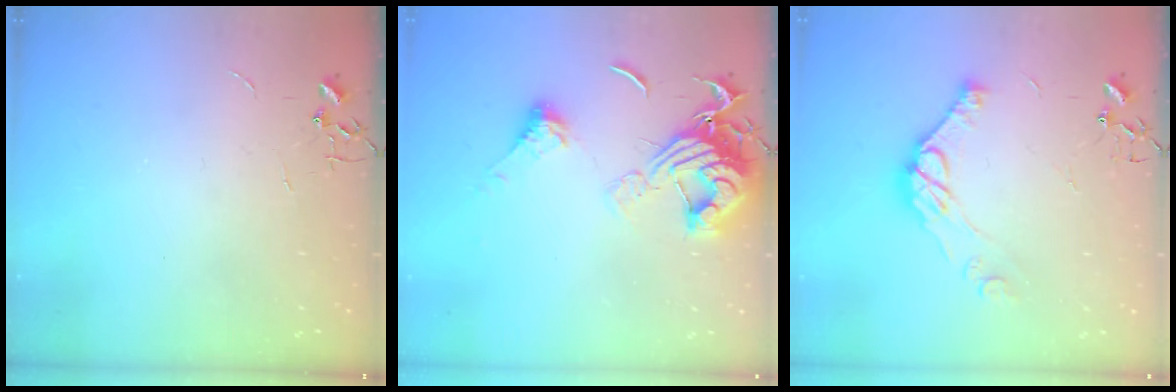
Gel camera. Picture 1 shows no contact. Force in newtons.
{"total": 15.4, "press": 15.3, "slide": 1.8}
{"total": 11.5, "press": 11.4, "slide": 0.8}